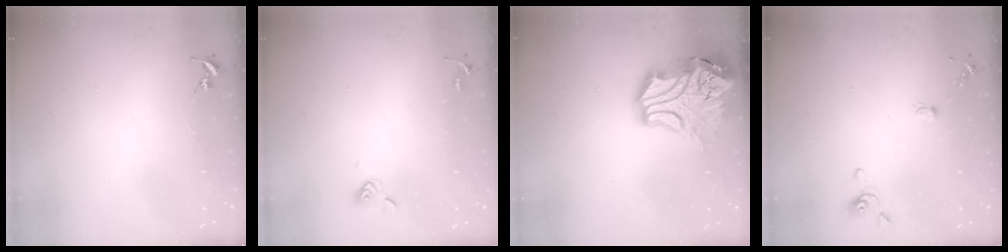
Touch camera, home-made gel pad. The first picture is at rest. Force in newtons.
{"total": 5.7, "press": 5.3, "slide": 2.1}
{"total": 19.5, "press": 19.3, "slide": 2.9}
{"total": 3.6, "press": 3.5, "slide": 0.7}